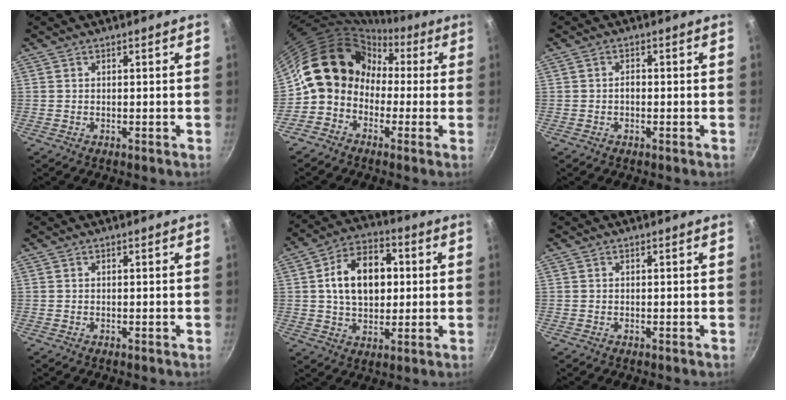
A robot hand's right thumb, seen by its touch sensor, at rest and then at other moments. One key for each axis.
{"total": 13.7, "fx": -0.7, "fy": 11.9, "fz": 6.8, "tx": -0.073, "ty": 0.048, "tz": -0.036}
{"total": 1.4, "fx": -0.4, "fy": 0.9, "fz": 1.0, "tx": -0.013, "ty": 0.009, "tz": -0.007}
{"total": 0.0}
{"total": 14.5, "fx": 2.0, "fy": 9.8, "fz": 10.5, "tx": -0.138, "ty": 0.015, "tz": 0.025}
{"total": 0.0}